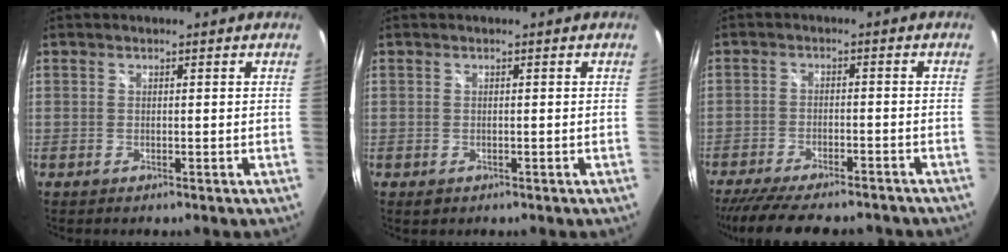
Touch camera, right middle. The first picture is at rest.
{"total": 1.0, "force": [-0.4, 0.8, 0.4], "torque": [-0.007, -0.005, -0.008]}
{"total": 16.4, "force": [-13.9, 4.1, 7.7], "torque": [-0.159, -0.035, -0.206]}